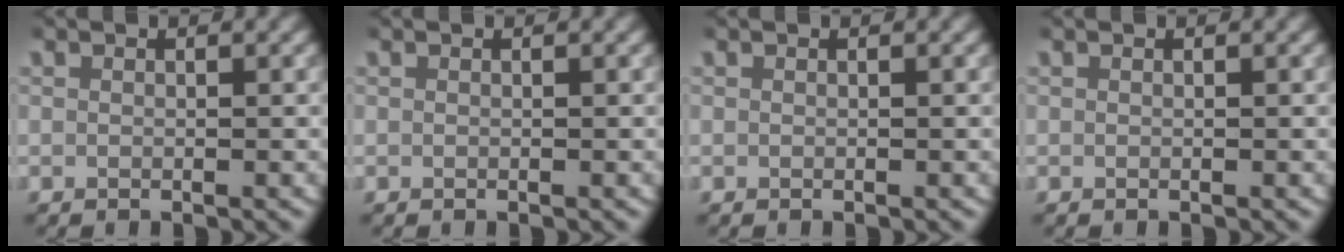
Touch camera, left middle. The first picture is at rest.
{"total": 0.0}
{"total": 0.0}
{"total": 0.0}